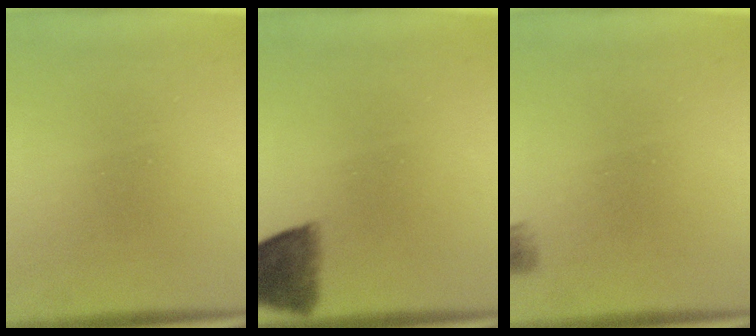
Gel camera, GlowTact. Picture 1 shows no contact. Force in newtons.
{"total": 6.2}
{"total": 2.9}